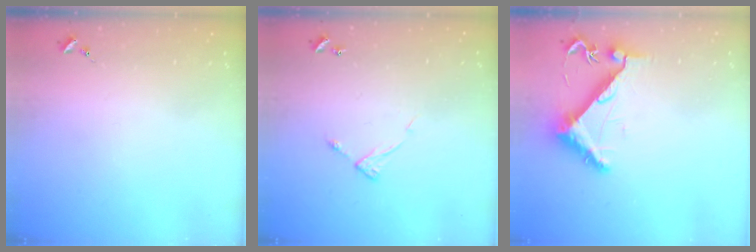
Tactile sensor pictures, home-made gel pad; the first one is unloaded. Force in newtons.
{"total": 5.4, "press": 5.4, "slide": 0.4}
{"total": 7.9, "press": 7.9, "slide": 0.4}